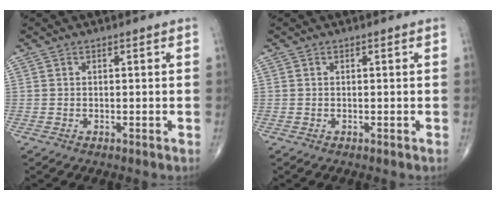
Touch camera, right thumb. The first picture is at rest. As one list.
[{"total": 0.0}]